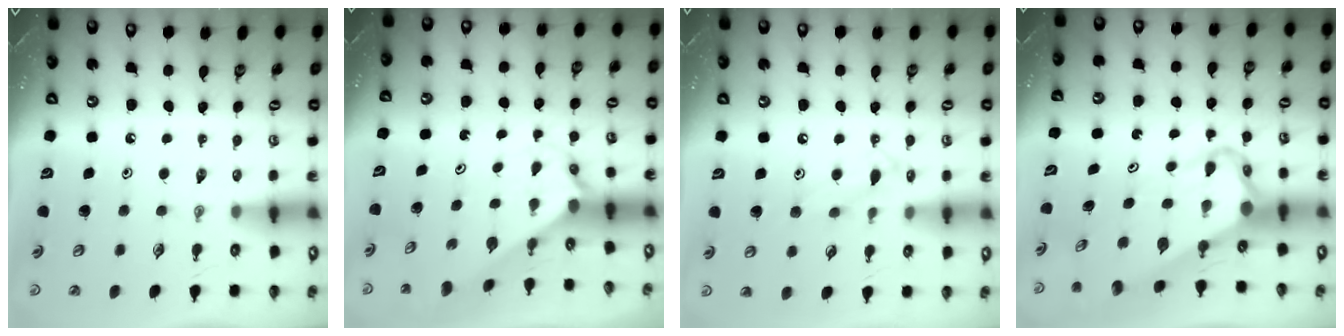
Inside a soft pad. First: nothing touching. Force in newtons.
{"total": 1.6, "press": 1.6, "slide": 0.1}
{"total": 9.1, "press": 9.0, "slide": 0.8}
{"total": 7.5, "press": 7.4, "slide": 0.6}